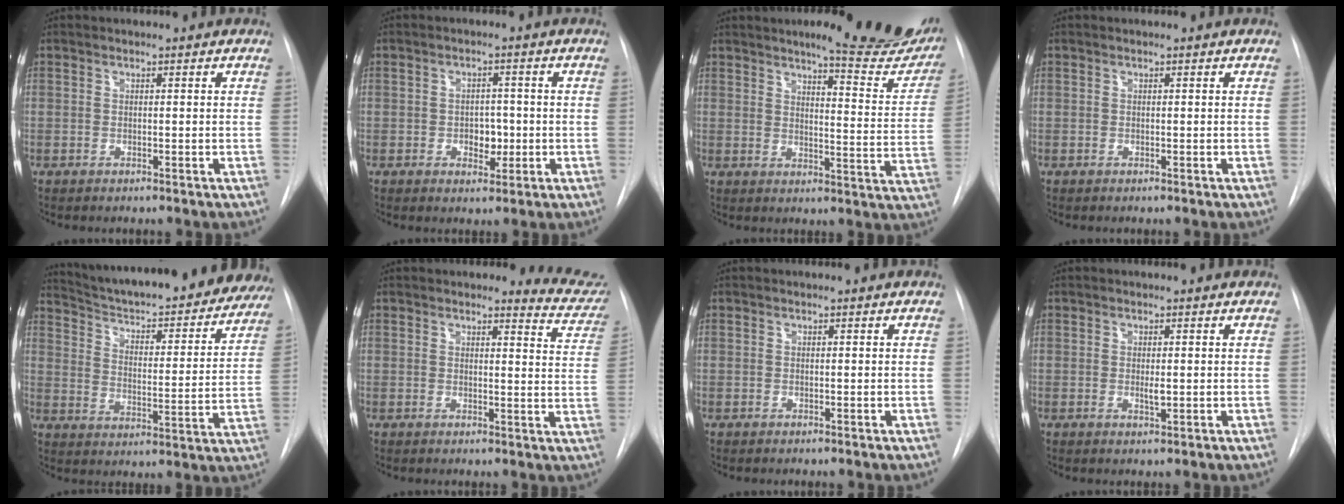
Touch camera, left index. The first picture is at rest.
{"total": 3.4, "force": [-0.6, 2.3, 2.4], "torque": [-0.027, 0.003, -0.003]}
{"total": 17.4, "force": [14.8, 2.6, 8.8], "torque": [-0.092, -0.057, 0.166]}
{"total": 0.0}
{"total": 30.1, "force": [27.1, 5.8, 11.9], "torque": [-0.193, -0.055, 0.349]}
{"total": 7.0, "force": [6.9, 1.0, 0.1], "torque": [0.019, -0.059, 0.051]}
{"total": 0.0}
{"total": 1.2, "force": [0.2, 0.3, 1.1], "torque": [-0.022, -0.003, 0.003]}